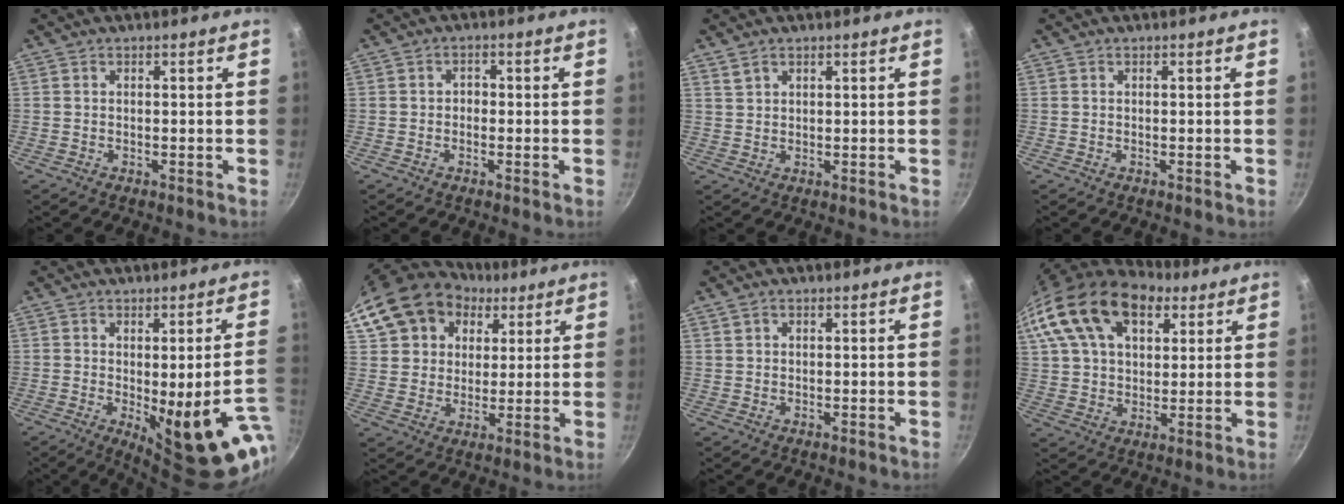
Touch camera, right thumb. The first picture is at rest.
{"total": 1.6, "force": [-0.4, 1.3, 0.7], "torque": [-0.007, 0.006, -0.010]}
{"total": 2.2, "force": [1.5, 1.3, 1.0], "torque": [-0.013, 0.000, 0.032]}
{"total": 0.0}
{"total": 16.9, "force": [-4.2, 4.5, 15.7], "torque": [-0.177, -0.015, -0.034]}
{"total": 18.2, "force": [9.2, 13.7, 7.7], "torque": [-0.133, 0.011, 0.167]}
{"total": 1.4, "force": [0.8, 1.0, 0.6], "torque": [-0.008, 0.002, 0.013]}
{"total": 23.1, "force": [12.7, 13.4, 13.9], "torque": [-0.256, 0.003, 0.225]}